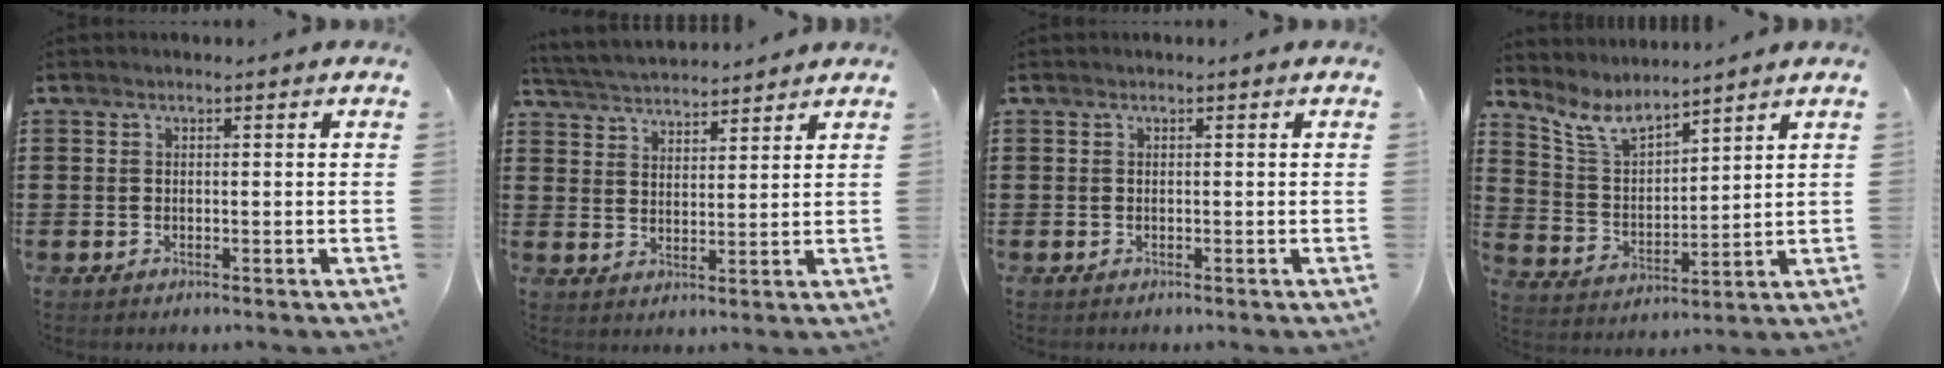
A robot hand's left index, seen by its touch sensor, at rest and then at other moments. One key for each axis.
{"total": 3.9, "fx": 3.9, "fy": 0.3, "fz": 0.0, "tx": -0.017, "ty": -0.016, "tz": 0.069}
{"total": 0.0}
{"total": 6.7, "fx": 5.8, "fy": 1.9, "fz": 2.6, "tx": -0.078, "ty": -0.023, "tz": 0.105}